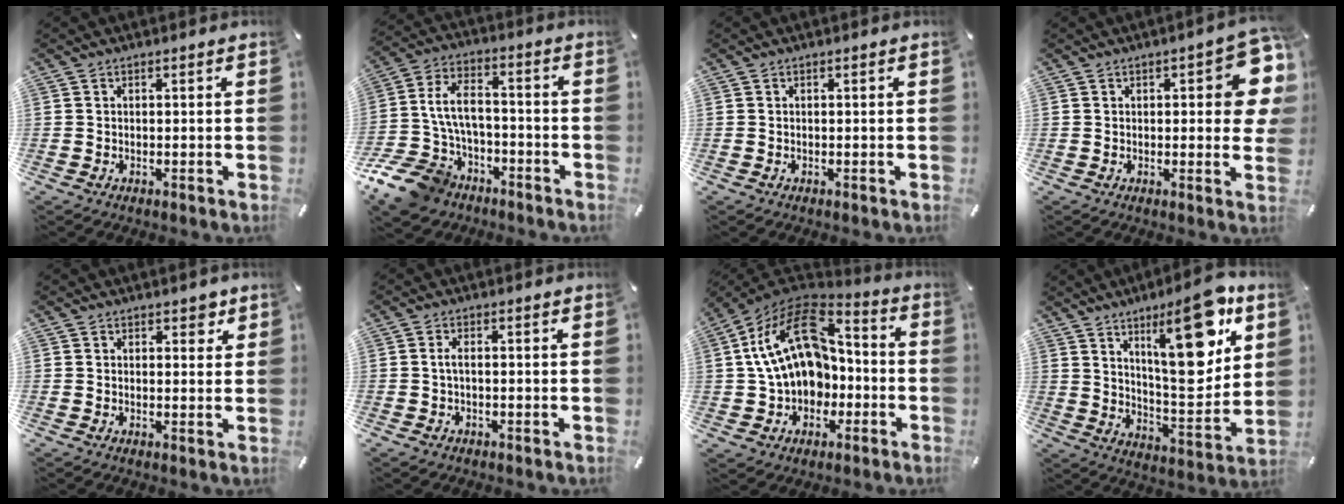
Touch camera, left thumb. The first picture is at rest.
{"total": 13.9, "force": [-5.2, 10.3, 7.8], "torque": [-0.168, 0.040, -0.088]}
{"total": 0.0}
{"total": 12.3, "force": [3.1, 4.9, 10.8], "torque": [-0.120, -0.021, 0.050]}
{"total": 2.5, "force": [1.5, 1.6, 1.2], "torque": [-0.001, -0.003, 0.020]}
{"total": 1.8, "force": [-0.4, 0.8, 1.6], "torque": [-0.032, 0.004, -0.009]}
{"total": 19.2, "force": [1.9, 14.8, 12.1], "torque": [-0.228, -0.006, 0.035]}
{"total": 21.8, "force": [10.2, 8.2, 17.4], "torque": [-0.239, -0.059, 0.151]}